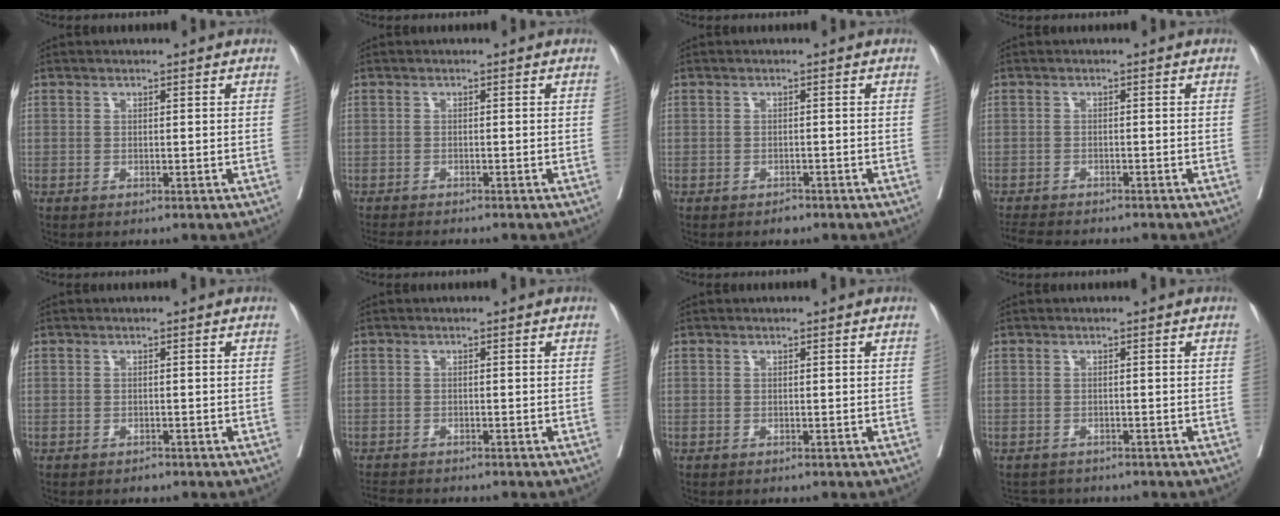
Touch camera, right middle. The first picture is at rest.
{"total": 4.6, "force": [-4.3, 0.2, 1.8], "torque": [-0.020, -0.013, -0.067]}
{"total": 1.2, "force": [-1.0, 0.6, 0.4], "torque": [-0.010, 0.000, -0.013]}
{"total": 6.9, "force": [-6.2, 1.2, 2.6], "torque": [-0.037, -0.010, -0.096]}
{"total": 0.7, "force": [-0.6, 0.3, 0.2], "torque": [-0.007, 0.000, -0.008]}
{"total": 4.0, "force": [-3.8, 0.5, 1.2], "torque": [-0.015, -0.012, -0.061]}
{"total": 0.0}
{"total": 2.7, "force": [-2.5, 1.0, -0.2], "torque": [0.005, -0.004, -0.039]}